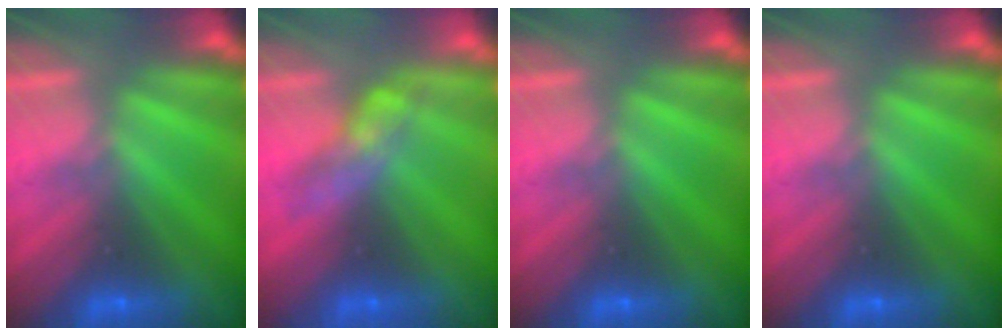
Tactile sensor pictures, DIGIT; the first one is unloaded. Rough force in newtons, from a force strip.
{"total": 2.7}
{"total": 0.0}
{"total": 0.0}